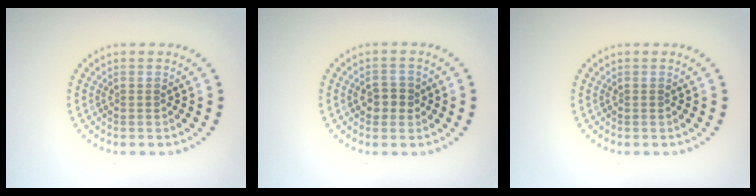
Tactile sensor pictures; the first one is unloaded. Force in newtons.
{"total": 1.9, "press": 1.8, "slide": 0.4}
{"total": 0.0}